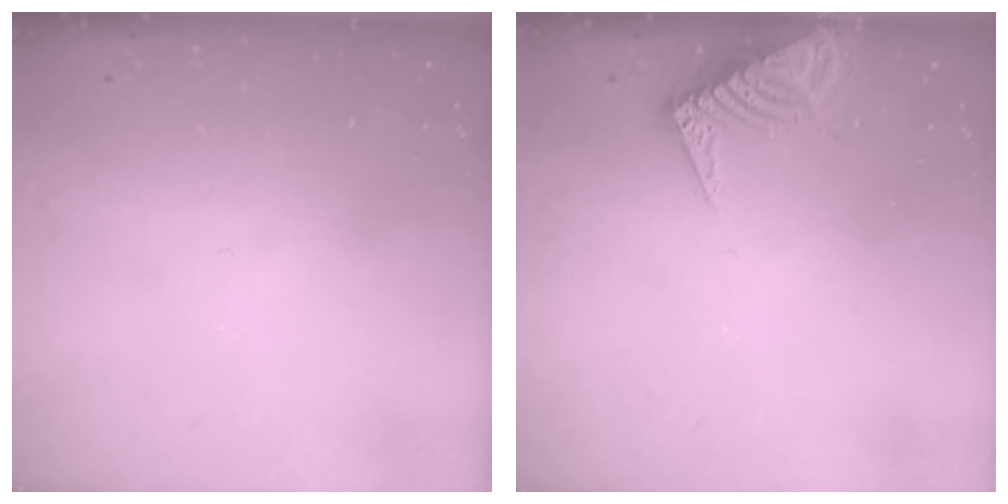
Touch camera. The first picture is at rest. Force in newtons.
{"total": 8.0, "press": 8.0, "slide": 0.4}